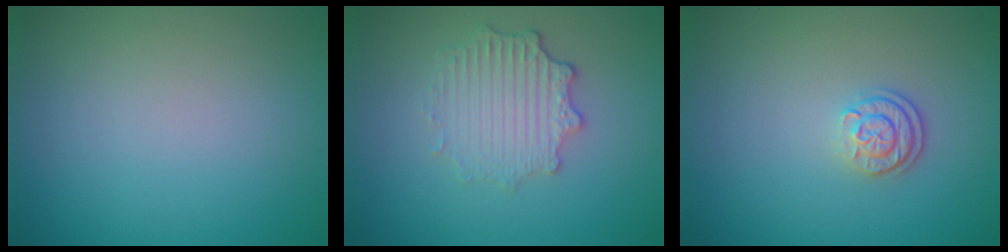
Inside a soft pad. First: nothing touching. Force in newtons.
{"total": 3.6, "press": 2.9, "slide": 2.2}
{"total": 2.2, "press": 1.8, "slide": 1.3}